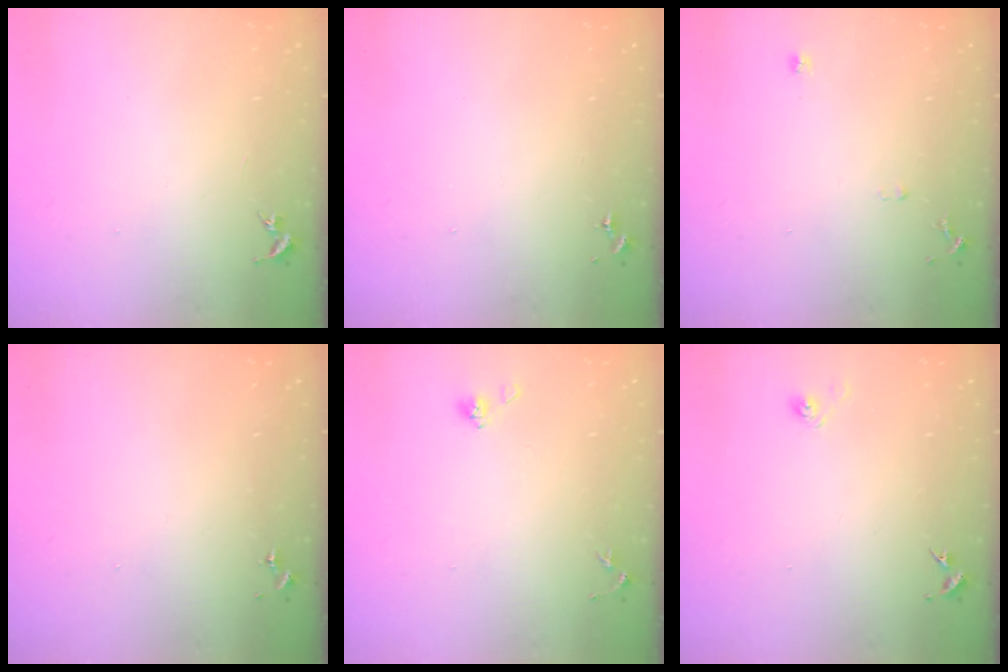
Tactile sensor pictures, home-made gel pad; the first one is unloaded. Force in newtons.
{"total": 0.0}
{"total": 5.6, "press": 5.5, "slide": 0.6}
{"total": 0.0}
{"total": 3.9, "press": 3.5, "slide": 1.7}
{"total": 3.8, "press": 3.7, "slide": 1.0}